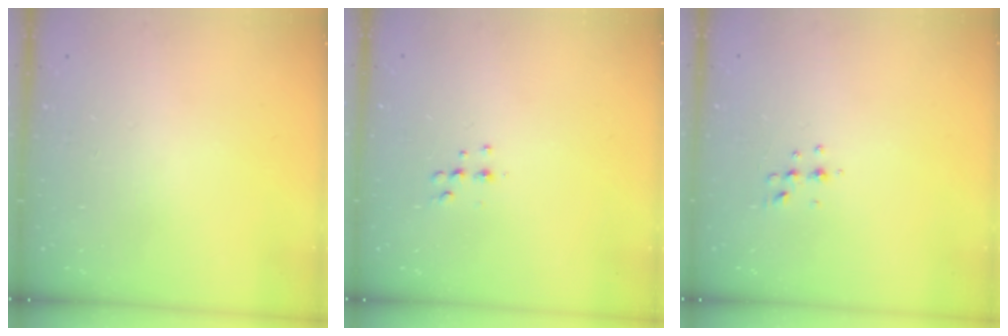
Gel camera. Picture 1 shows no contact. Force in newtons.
{"total": 4.9, "press": 4.8, "slide": 1.1}
{"total": 3.8, "press": 3.6, "slide": 1.4}